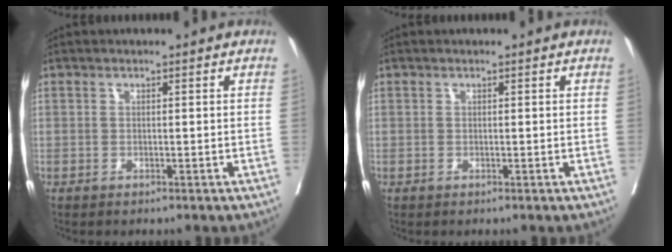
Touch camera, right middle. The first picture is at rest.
{"total": 0.0}